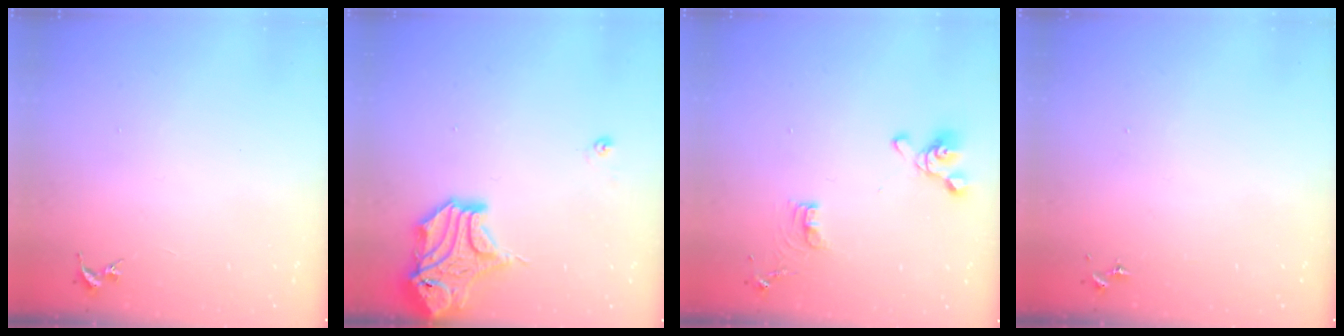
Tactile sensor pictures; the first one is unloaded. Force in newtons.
{"total": 15.8, "press": 15.6, "slide": 2.7}
{"total": 11.7, "press": 11.5, "slide": 2.1}
{"total": 0.0}